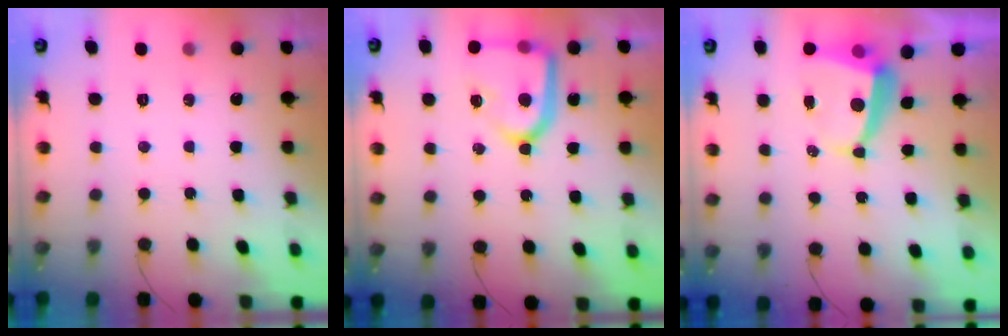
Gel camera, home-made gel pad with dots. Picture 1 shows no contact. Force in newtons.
{"total": 16.7, "press": 16.6, "slide": 1.6}
{"total": 5.9, "press": 5.9, "slide": 0.8}